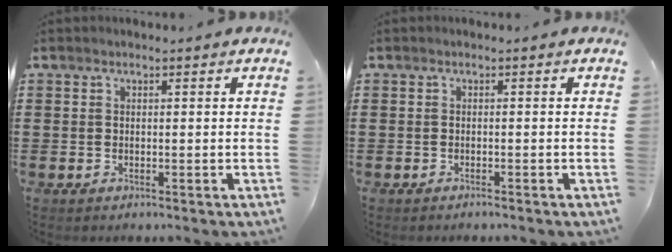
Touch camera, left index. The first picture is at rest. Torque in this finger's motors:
{"motor_torque": [-0.15, -0.06, -0.01, -0.01]}